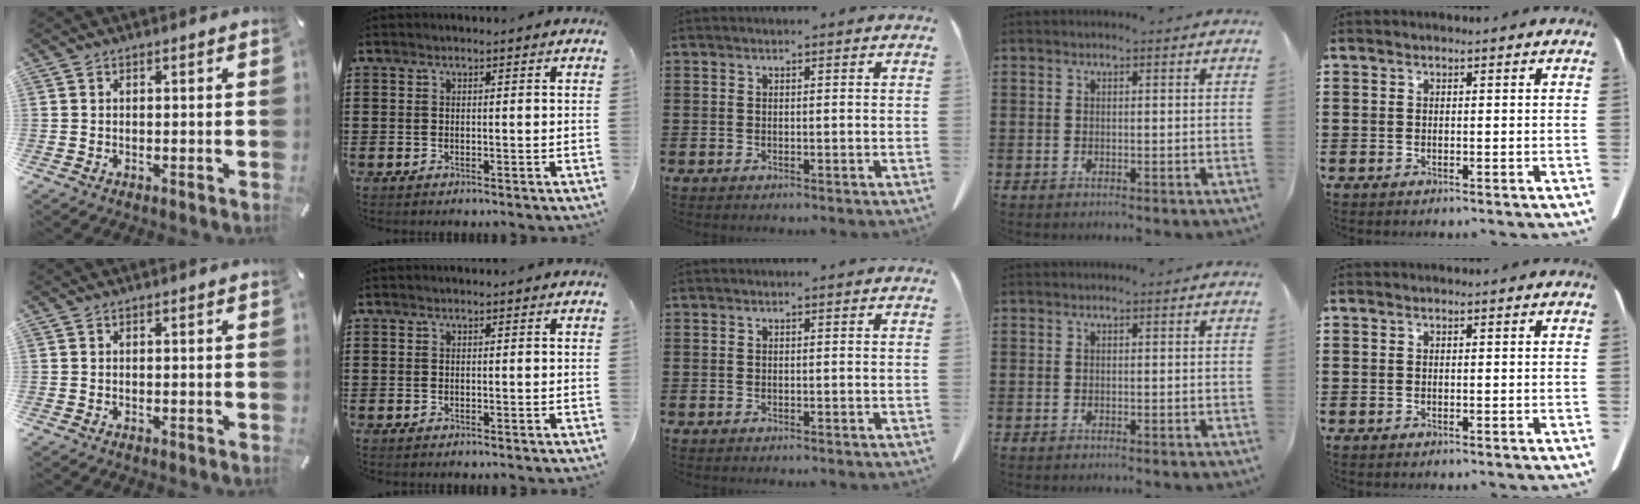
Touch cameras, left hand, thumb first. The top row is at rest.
{}